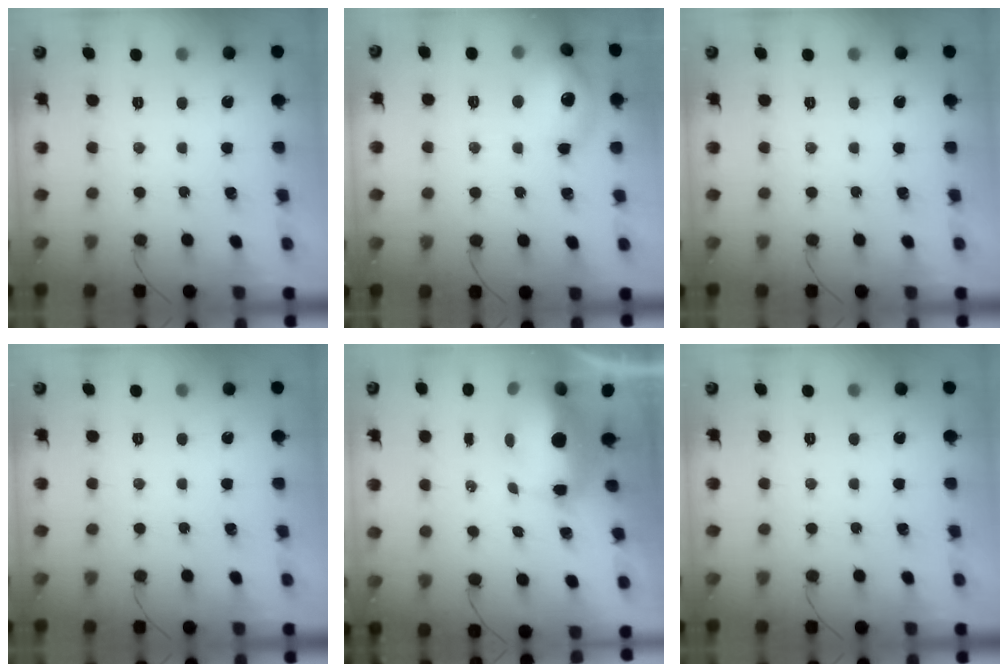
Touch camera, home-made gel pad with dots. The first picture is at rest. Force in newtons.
{"total": 13.6, "press": 13.6, "slide": 1.2}
{"total": 0.0}
{"total": 0.0}
{"total": 10.2, "press": 10.1, "slide": 1.7}
{"total": 0.0}